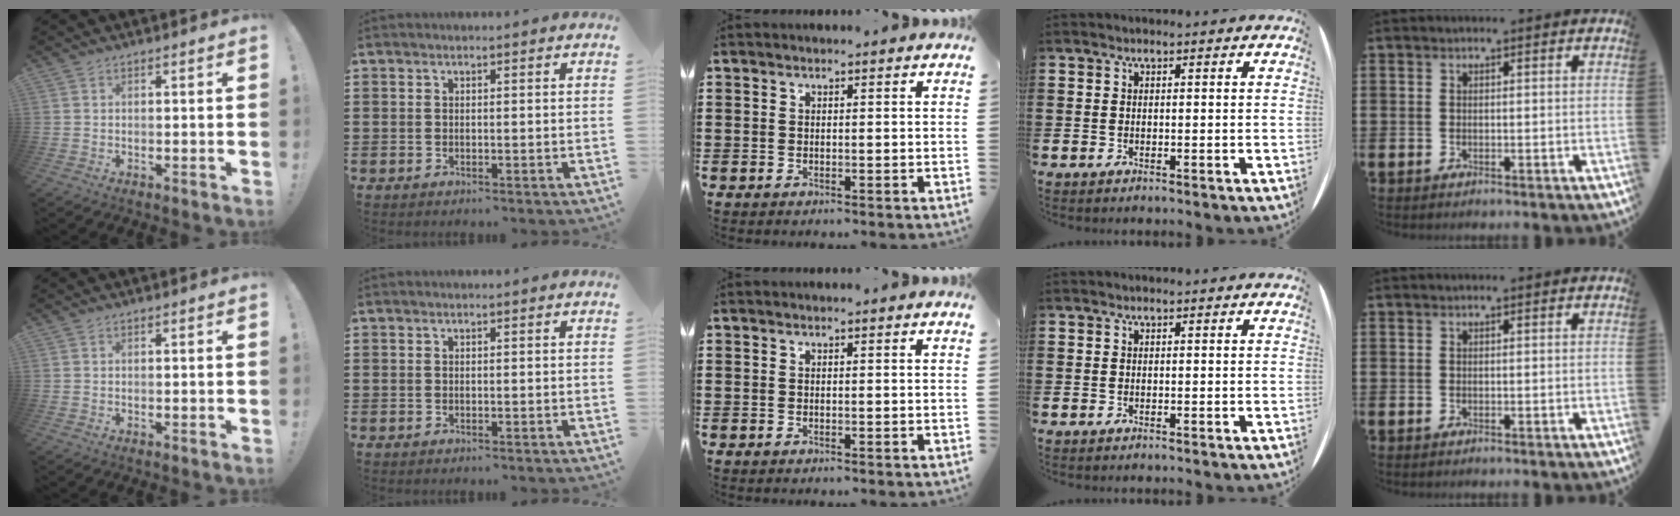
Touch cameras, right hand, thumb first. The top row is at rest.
{}